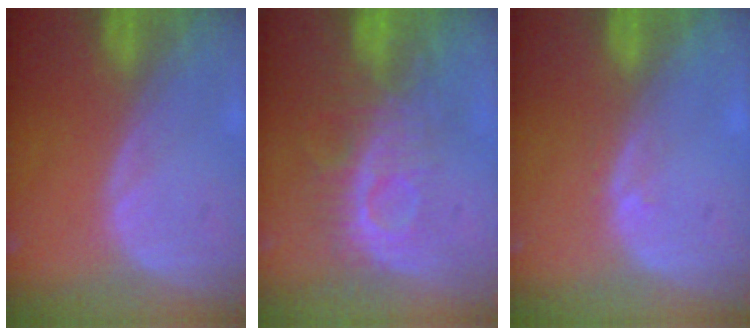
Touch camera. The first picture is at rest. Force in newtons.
{"total": 9.3, "press": 8.2, "slide": 4.4}
{"total": 1.0, "press": 0.7, "slide": 0.7}